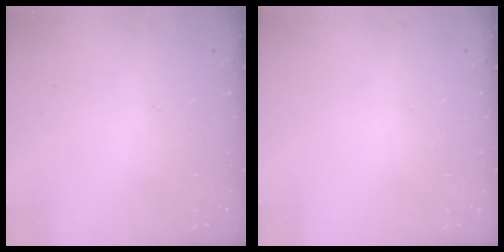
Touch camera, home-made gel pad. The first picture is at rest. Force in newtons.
{"total": 0.0}